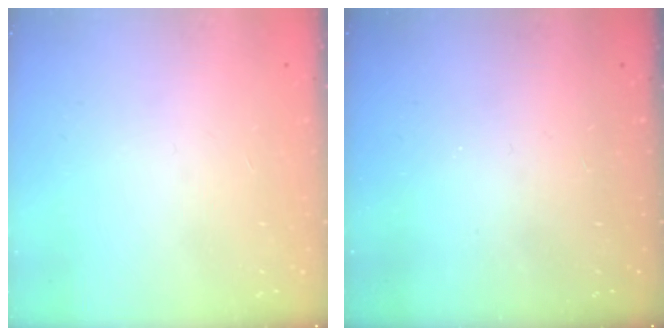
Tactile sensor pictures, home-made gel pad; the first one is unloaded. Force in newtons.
{"total": 0.0}